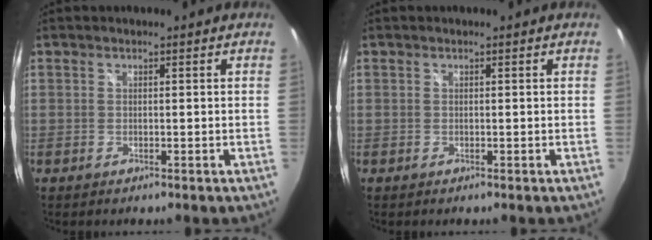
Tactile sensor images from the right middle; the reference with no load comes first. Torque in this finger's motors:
{"motor_torque": [0.02, -0.02, 0.00, 0.00]}